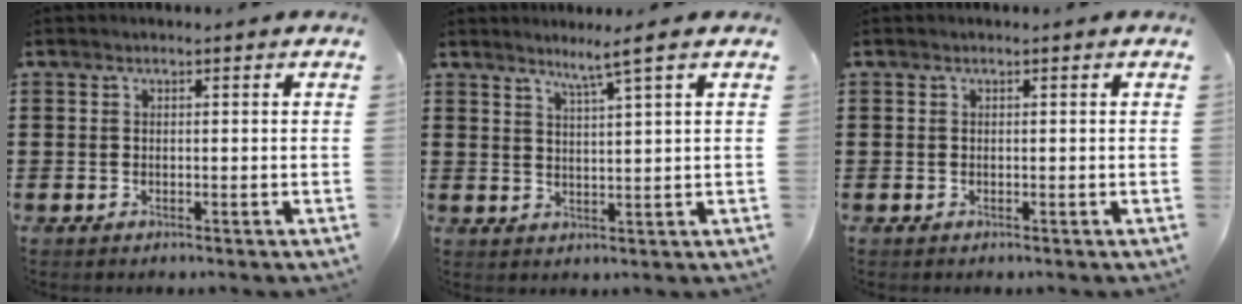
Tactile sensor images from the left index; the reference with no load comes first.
{"total": 3.5, "force": [2.5, -0.9, 2.2], "torque": [-0.048, -0.009, 0.039]}
{"total": 0.0}